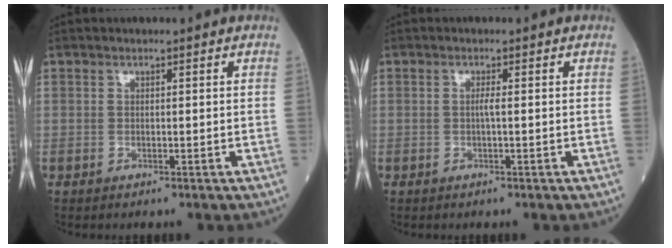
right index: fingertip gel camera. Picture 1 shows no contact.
{"total": 1.1, "force": [0.0, -0.1, 1.1], "torque": [-0.022, -0.001, -0.002]}